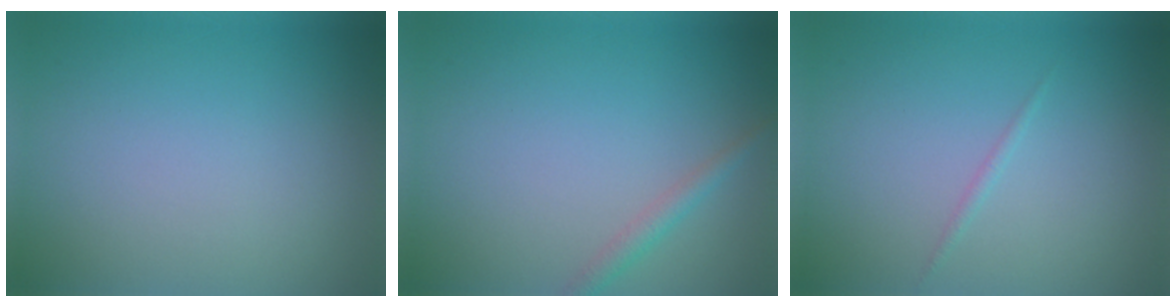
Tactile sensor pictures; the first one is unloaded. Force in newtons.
{"total": 1.6, "press": 1.6, "slide": 0.1}
{"total": 0.6, "press": 0.6, "slide": 0.1}